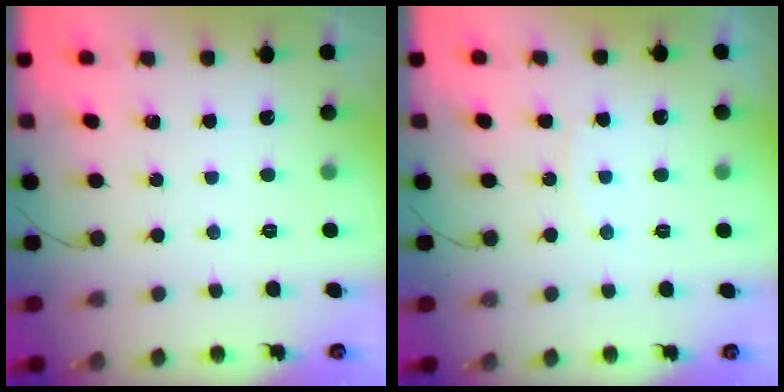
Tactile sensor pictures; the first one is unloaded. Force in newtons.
{"total": 3.4, "press": 3.4, "slide": 0.6}